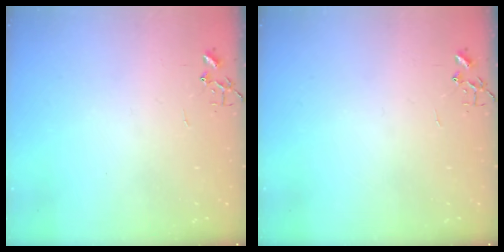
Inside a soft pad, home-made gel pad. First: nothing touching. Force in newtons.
{"total": 0.0}